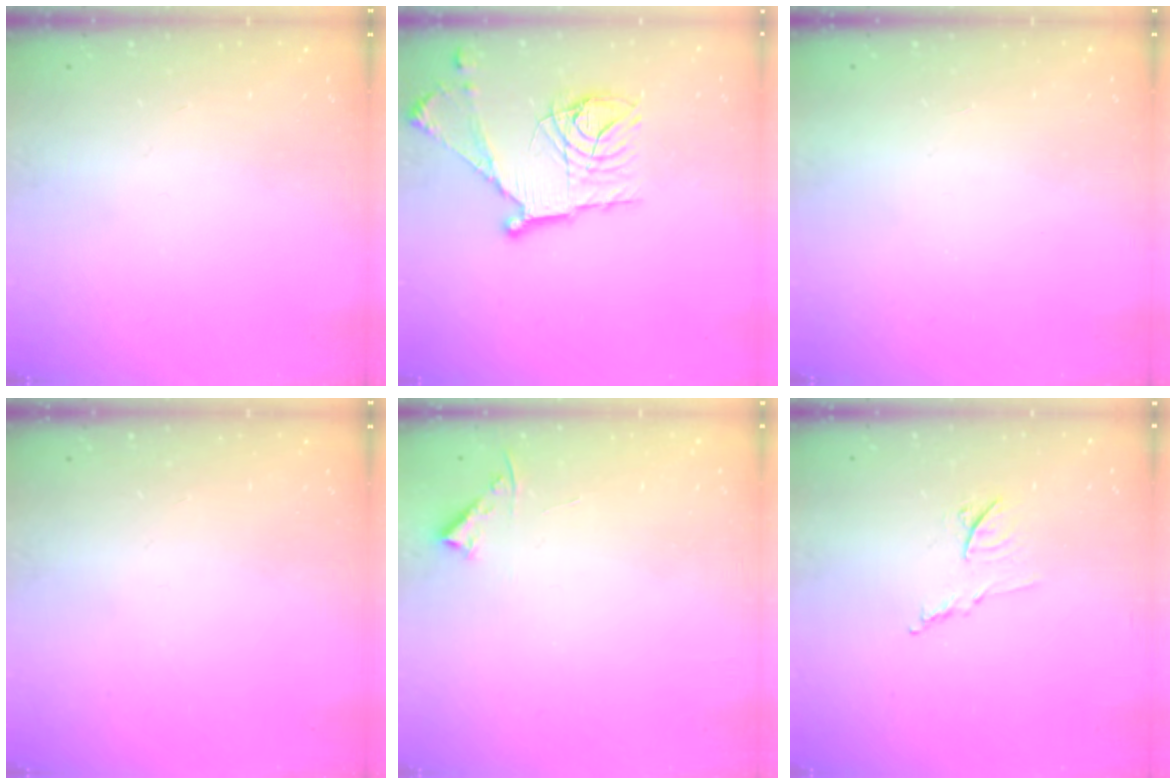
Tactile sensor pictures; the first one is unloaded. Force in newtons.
{"total": 18.2, "press": 18.2, "slide": 1.2}
{"total": 1.7, "press": 1.6, "slide": 0.1}
{"total": 0.0}
{"total": 3.8, "press": 3.8, "slide": 0.6}
{"total": 7.7, "press": 7.7, "slide": 0.5}